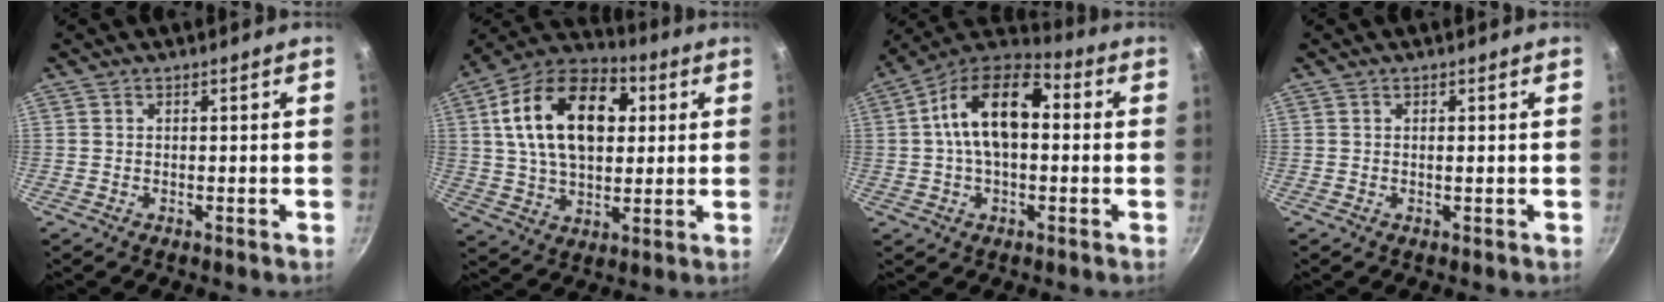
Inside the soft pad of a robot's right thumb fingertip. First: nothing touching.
{"total": 21.4, "force": [3.9, 13.6, 16.1], "torque": [-0.249, 0.021, 0.050]}
{"total": 15.7, "force": [1.6, 9.0, 12.7], "torque": [-0.198, 0.032, 0.005]}
{"total": 0.7, "force": [0.1, 0.1, 0.6], "torque": [-0.012, 0.000, 0.001]}